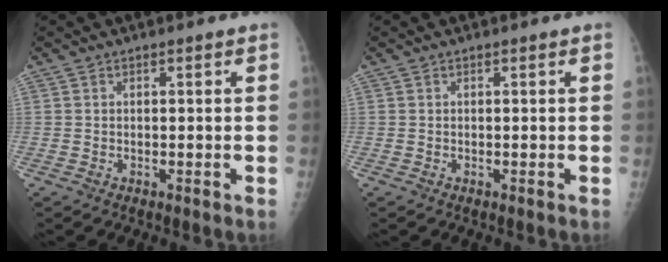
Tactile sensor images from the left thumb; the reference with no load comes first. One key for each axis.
{"total": 0.0}